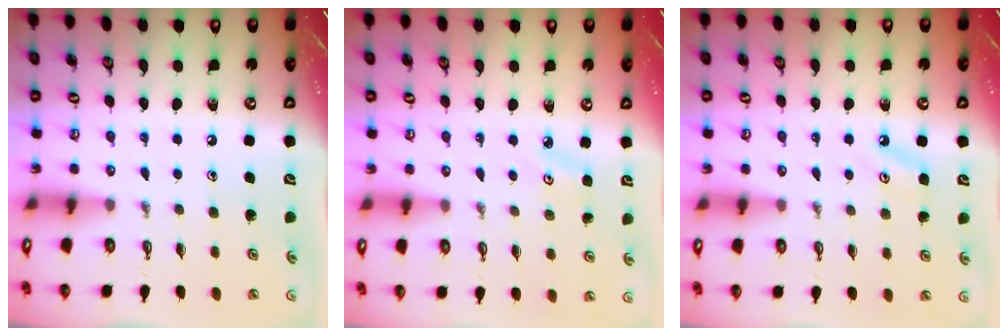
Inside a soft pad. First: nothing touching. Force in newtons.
{"total": 2.6, "press": 2.6, "slide": 0.3}
{"total": 3.9, "press": 3.9, "slide": 0.4}